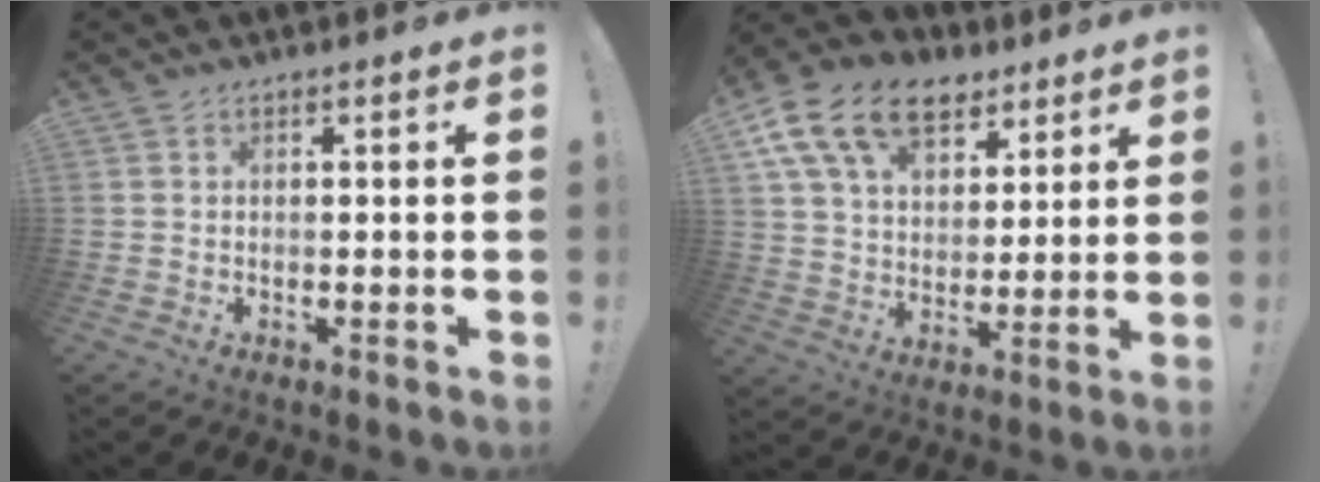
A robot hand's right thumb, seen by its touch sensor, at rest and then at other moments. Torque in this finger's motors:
{"motor_torque": [1.26, 1.36, 0.62, -0.09, 0.42]}